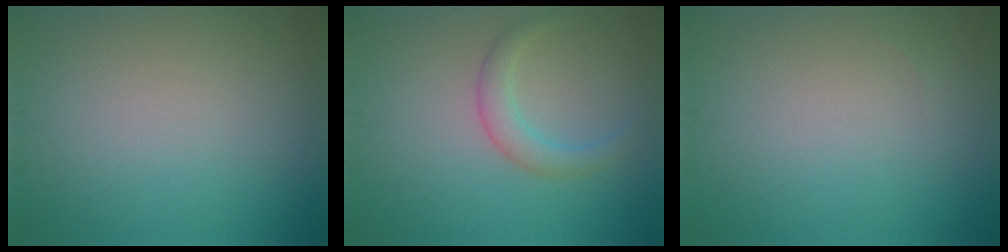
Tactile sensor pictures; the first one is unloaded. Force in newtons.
{"total": 2.4, "press": 2.4, "slide": 0.1}
{"total": 0.0}